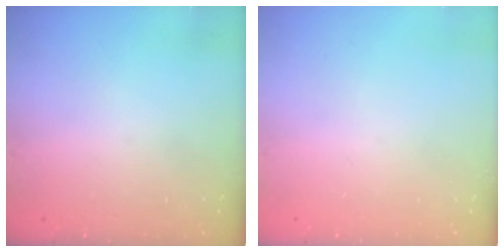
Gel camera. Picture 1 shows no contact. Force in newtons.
{"total": 0.0}